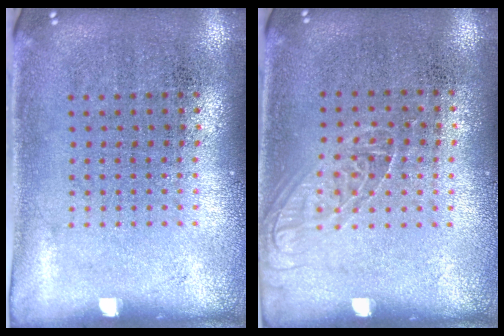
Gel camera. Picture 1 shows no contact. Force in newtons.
{"total": 1.2, "press": 1.1, "slide": 0.5}